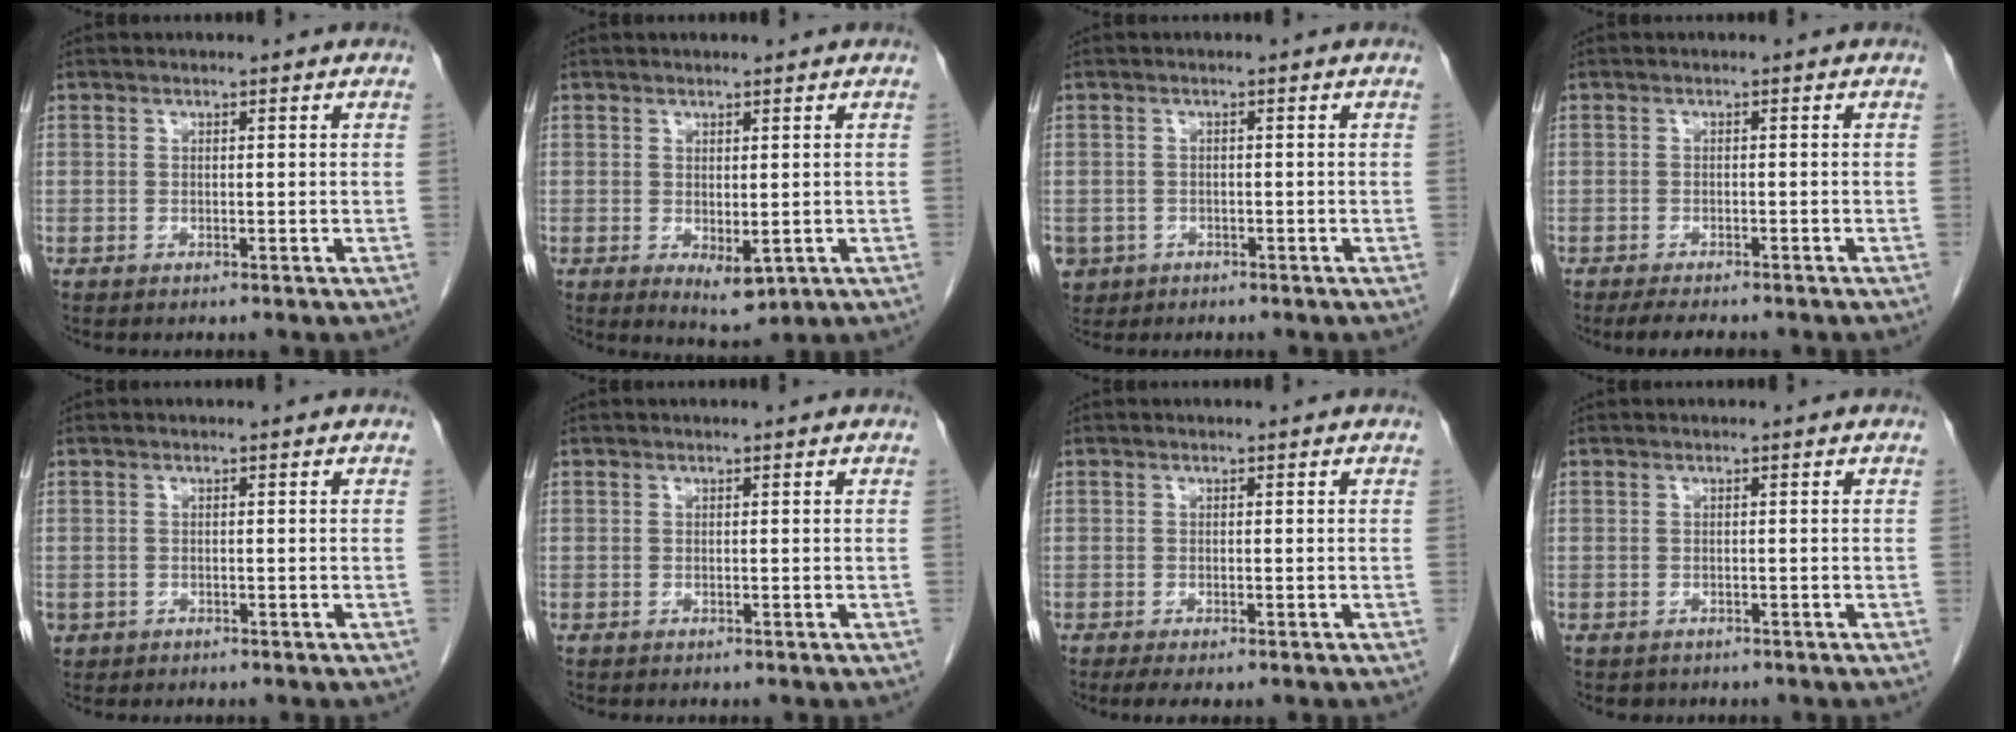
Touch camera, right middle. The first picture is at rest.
{"total": 3.6, "force": [-0.6, 1.5, 3.2], "torque": [-0.046, -0.013, 0.006]}
{"total": 4.0, "force": [-2.0, 3.4, 0.7], "torque": [-0.014, 0.003, -0.030]}
{"total": 5.4, "force": [-4.5, 1.0, 2.8], "torque": [-0.039, -0.009, -0.062]}
{"total": 0.9, "force": [-0.3, 0.9, 0.2], "torque": [-0.008, 0.003, 0.001]}
{"total": 0.0}
{"total": 2.7, "force": [-1.8, 0.8, 1.8], "torque": [-0.028, -0.008, -0.026]}
{"total": 1.0, "force": [-0.8, 0.7, 0.0], "torque": [-0.011, 0.001, -0.009]}